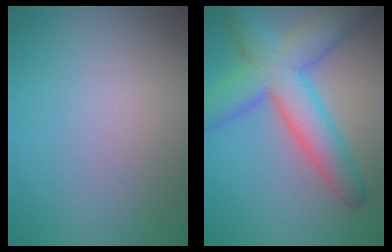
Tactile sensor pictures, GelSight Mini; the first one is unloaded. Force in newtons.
{"total": 8.2, "press": 8.2, "slide": 0.2}